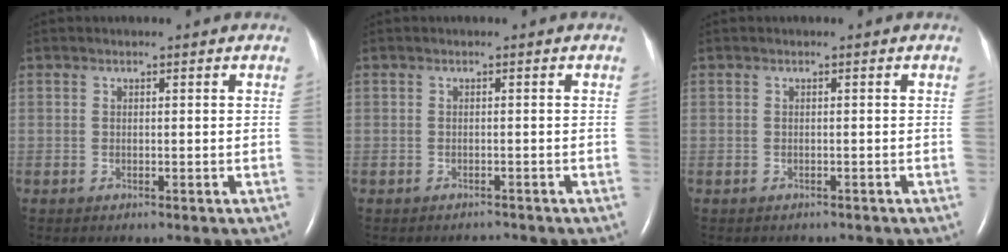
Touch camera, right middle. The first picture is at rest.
{"total": 0.9, "force": [-0.8, 0.1, -0.1], "torque": [-0.002, -0.005, -0.010]}
{"total": 1.6, "force": [-1.4, 0.7, 0.3], "torque": [-0.011, -0.001, -0.016]}